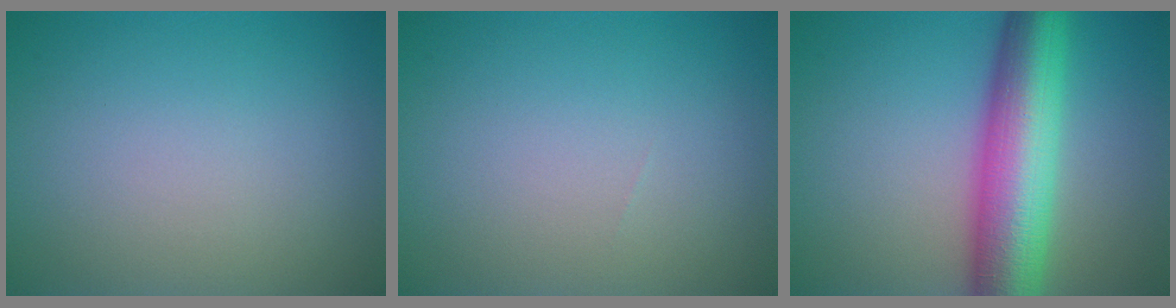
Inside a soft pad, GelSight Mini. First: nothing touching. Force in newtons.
{"total": 0.0}
{"total": 10.2, "press": 10.2, "slide": 0.3}